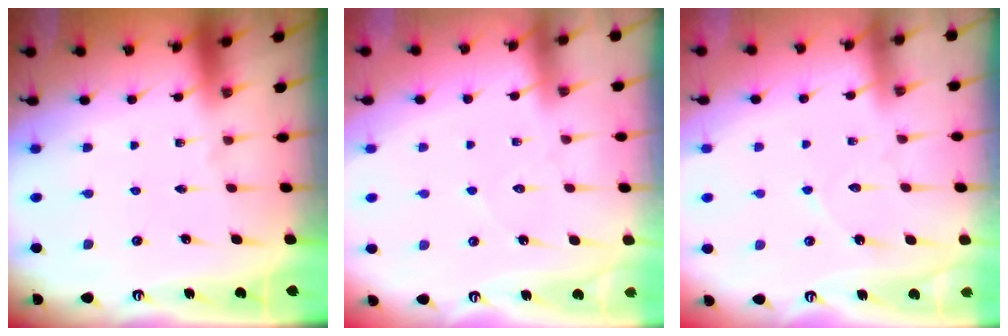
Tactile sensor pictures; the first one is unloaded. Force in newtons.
{"total": 3.9, "press": 3.8, "slide": 0.4}
{"total": 4.1, "press": 4.1, "slide": 0.5}